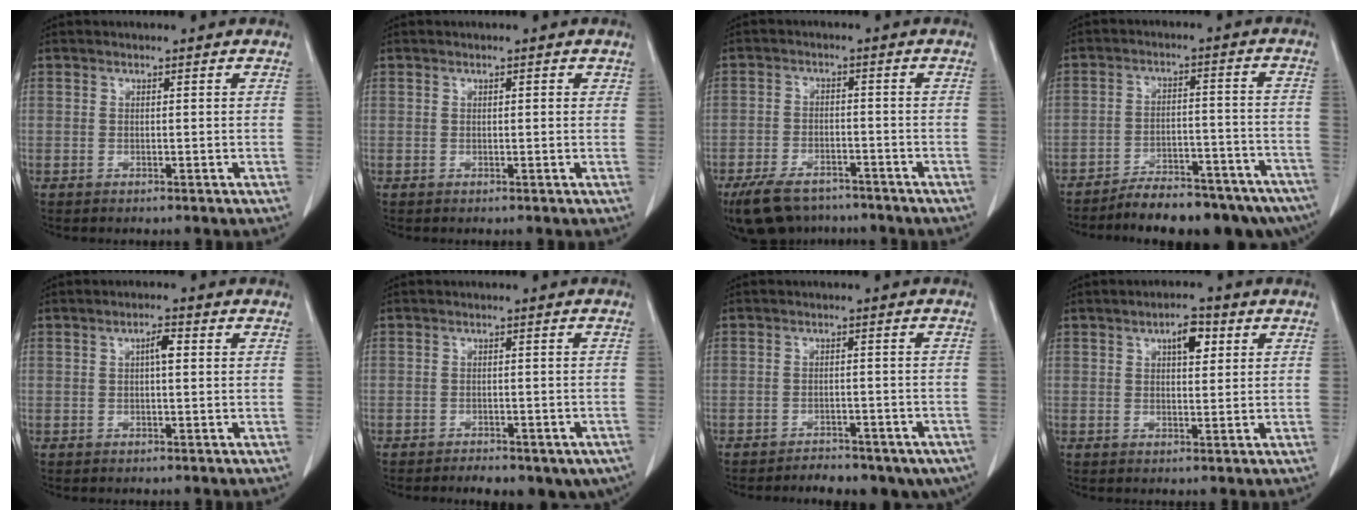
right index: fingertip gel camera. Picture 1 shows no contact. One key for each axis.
{"total": 1.0, "fx": 0.5, "fy": 0.4, "fz": 0.7, "tx": -0.008, "ty": 0.002, "tz": 0.003}
{"total": 10.5, "fx": -8.3, "fy": 4.6, "fz": 4.4, "tx": -0.077, "ty": -0.005, "tz": -0.129}
{"total": 18.1, "fx": -15.7, "fy": 4.8, "fz": 7.6, "tx": -0.059, "ty": 0.022, "tz": -0.210}
{"total": 2.2, "fx": 0.4, "fy": 0.5, "fz": 2.1, "tx": -0.036, "ty": 0.005, "tz": 0.006}
{"total": 11.2, "fx": -8.0, "fy": 5.0, "fz": 6.1, "tx": -0.081, "ty": 0.000, "tz": -0.093}
{"total": 12.5, "fx": -9.6, "fy": 5.7, "fz": 5.6, "tx": -0.072, "ty": 0.003, "tz": -0.111}
{"total": 4.2, "fx": 1.7, "fy": 1.7, "fz": 3.4, "tx": -0.055, "ty": 0.007, "tz": 0.024}